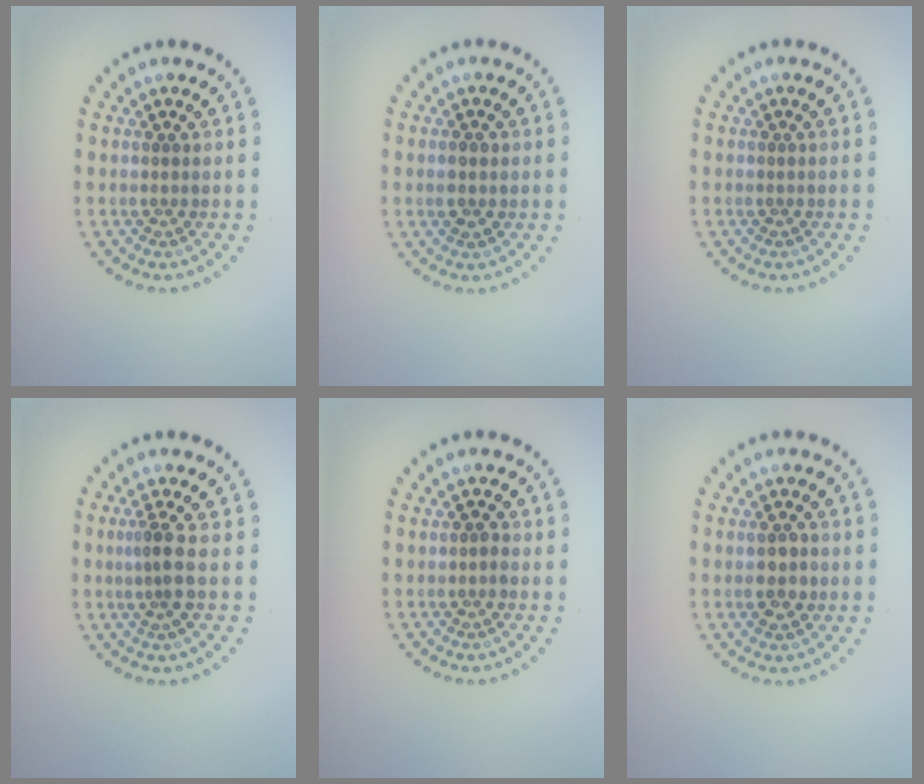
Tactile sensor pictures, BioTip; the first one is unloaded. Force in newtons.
{"total": 1.8, "press": 1.8, "slide": 0.0}
{"total": 0.0}
{"total": 2.2, "press": 1.8, "slide": 1.4}
{"total": 0.7, "press": 0.7, "slide": 0.0}
{"total": 2.2, "press": 2.2, "slide": 0.1}